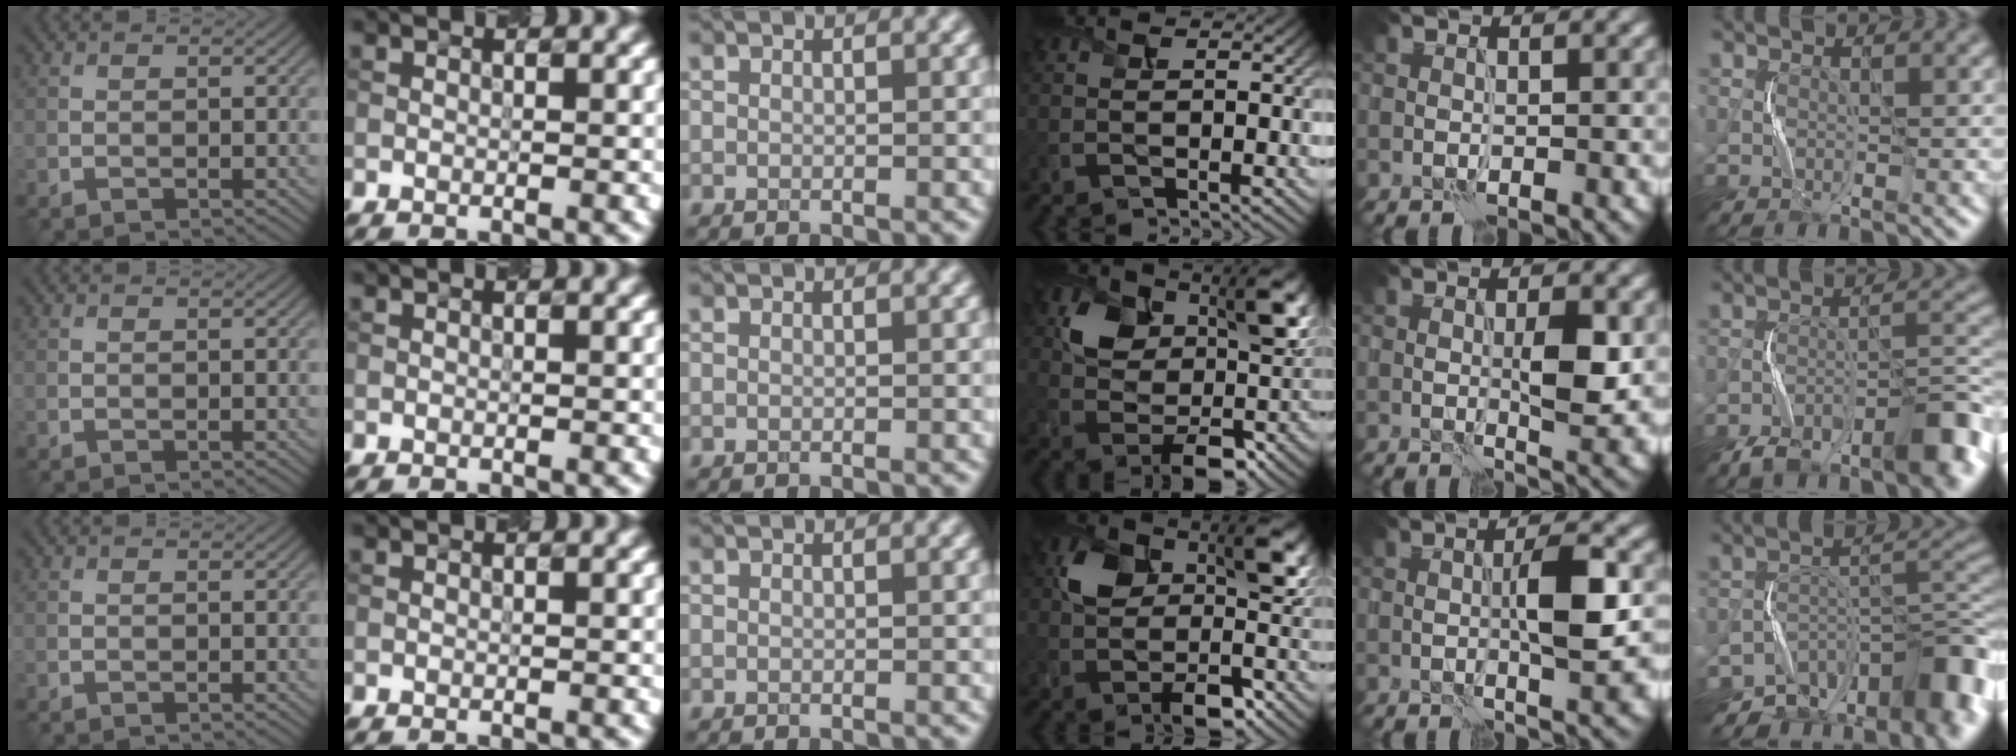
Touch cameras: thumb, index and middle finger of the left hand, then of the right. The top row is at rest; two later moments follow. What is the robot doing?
{"motion": "squeeze", "object": "stress ball aka squeeze ball"}